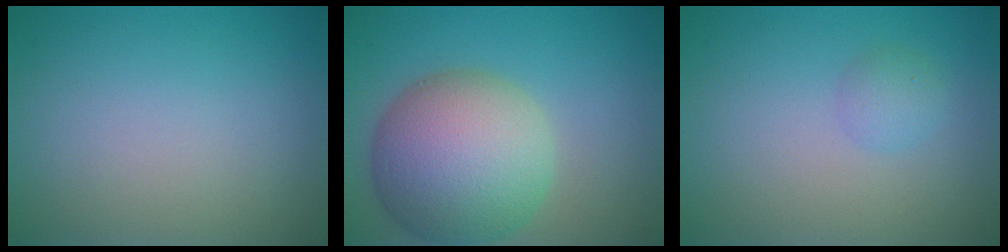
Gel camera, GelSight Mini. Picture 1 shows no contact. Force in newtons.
{"total": 10.4, "press": 10.4, "slide": 0.5}
{"total": 1.5, "press": 1.5, "slide": 0.0}